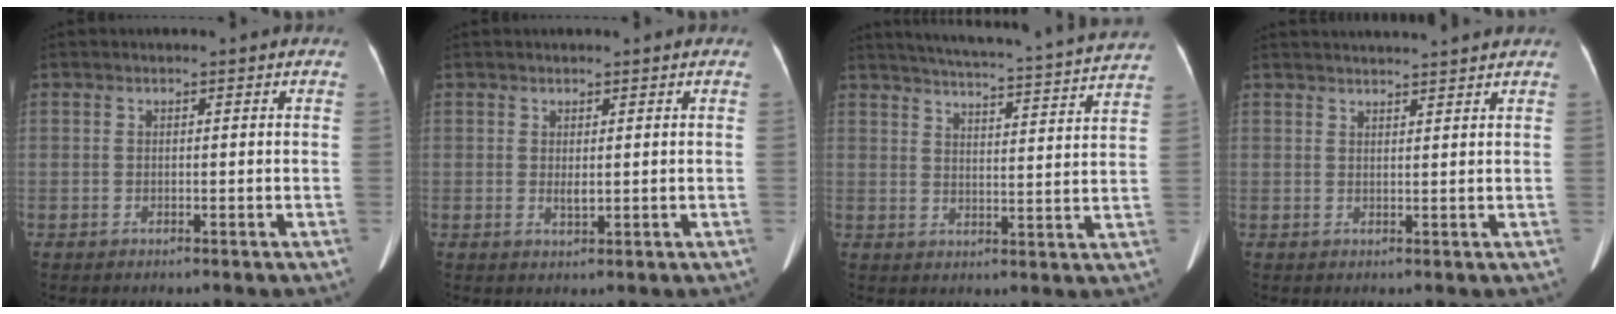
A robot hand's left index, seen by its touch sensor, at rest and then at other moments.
{"total": 1.2, "force": [0.1, 0.3, 1.2], "torque": [-0.022, -0.007, 0.010]}
{"total": 22.0, "force": [20.6, -0.5, 7.8], "torque": [-0.122, -0.046, 0.256]}
{"total": 8.2, "force": [7.8, -0.9, 2.4], "torque": [-0.028, 0.012, 0.096]}